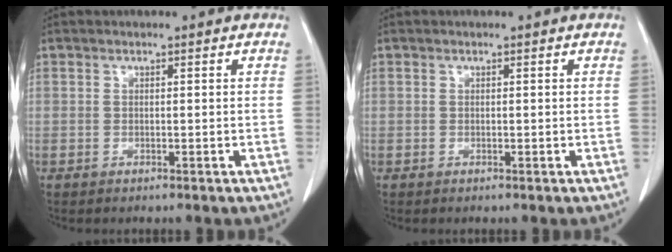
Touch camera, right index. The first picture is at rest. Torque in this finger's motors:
{"motor_torque": [-0.02, -0.02, 0.01, 0.00]}